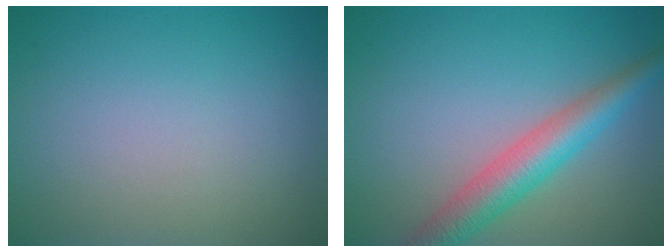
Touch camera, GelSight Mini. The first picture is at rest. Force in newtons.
{"total": 4.9, "press": 4.9, "slide": 0.1}